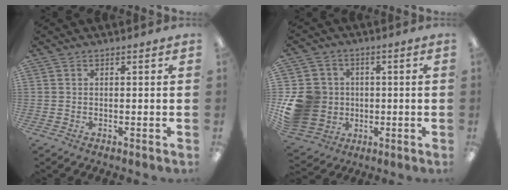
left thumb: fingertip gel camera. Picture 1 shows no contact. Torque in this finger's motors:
{"motor_torque": [-0.65, 1.44, 0.65, -0.54, 0.10]}